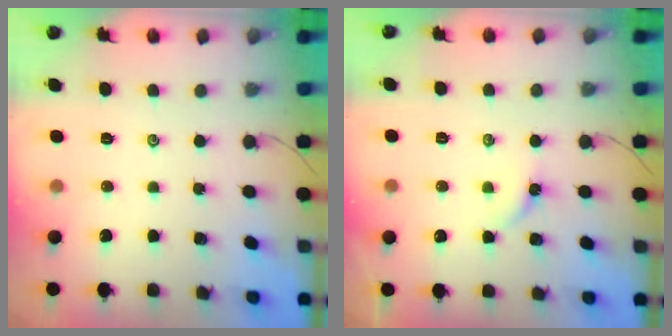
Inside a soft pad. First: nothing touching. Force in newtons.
{"total": 5.5, "press": 5.5, "slide": 0.6}